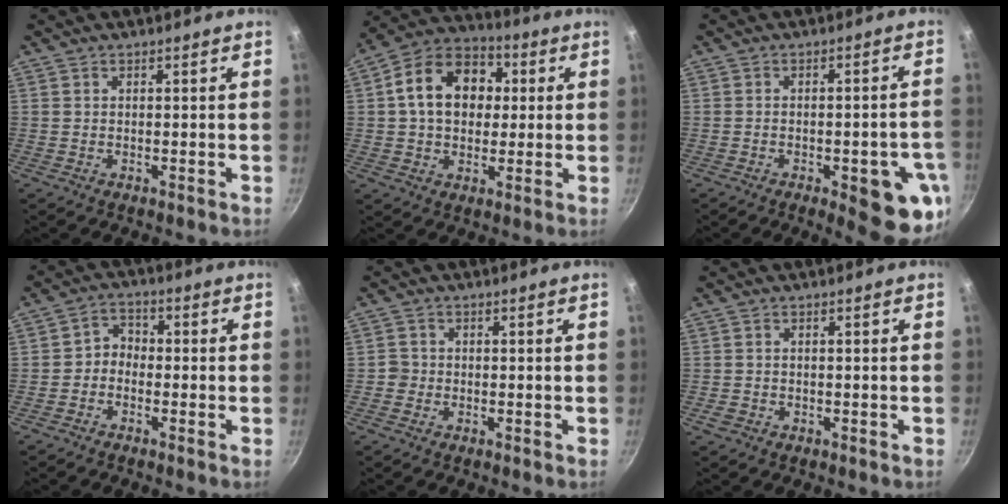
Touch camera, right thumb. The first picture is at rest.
{"total": 15.2, "force": [2.3, 11.4, 9.8], "torque": [-0.130, 0.026, 0.021]}
{"total": 12.8, "force": [-4.7, 4.3, 11.1], "torque": [-0.105, 0.013, -0.057]}
{"total": 3.4, "force": [-1.3, 2.7, 1.6], "torque": [-0.012, 0.023, -0.035]}
{"total": 1.9, "force": [-0.6, 1.7, 0.2], "torque": [0.007, 0.009, -0.012]}
{"total": 1.6, "force": [-0.7, 1.3, 0.8], "torque": [-0.015, 0.001, -0.009]}